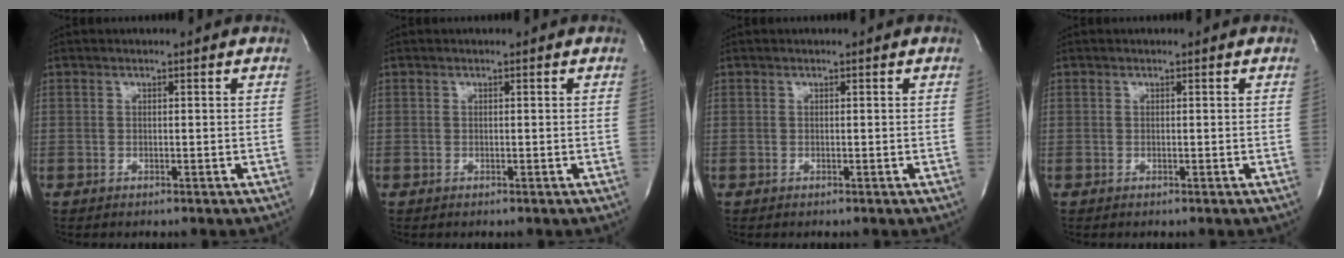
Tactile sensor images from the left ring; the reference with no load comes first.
{"total": 0.0}
{"total": 0.0}
{"total": 0.0}